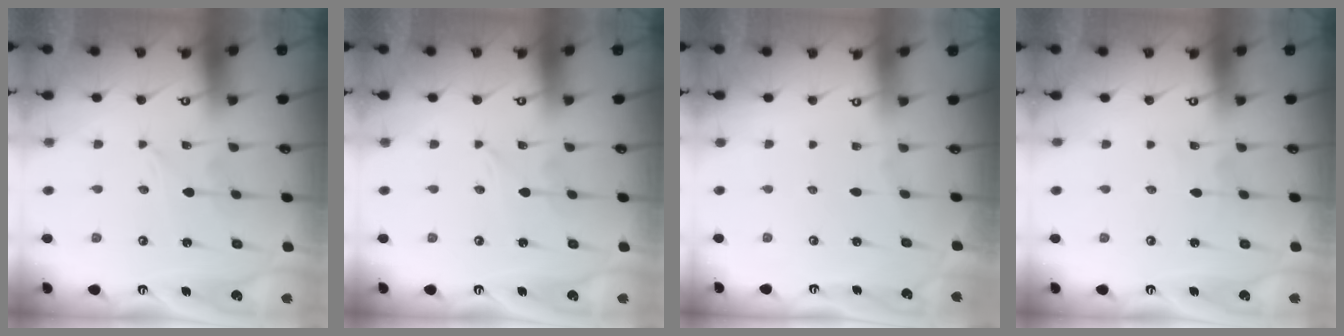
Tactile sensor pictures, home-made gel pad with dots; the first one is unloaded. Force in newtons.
{"total": 0.0}
{"total": 0.0}
{"total": 1.9, "press": 1.9, "slide": 0.2}